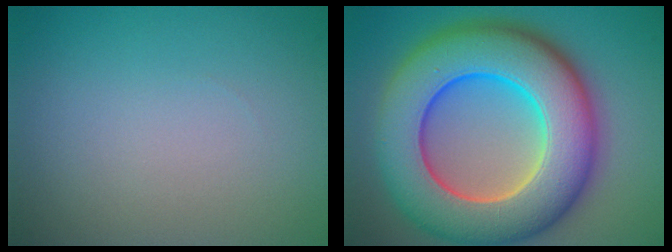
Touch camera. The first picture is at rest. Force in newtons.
{"total": 13.6, "press": 13.6, "slide": 0.6}